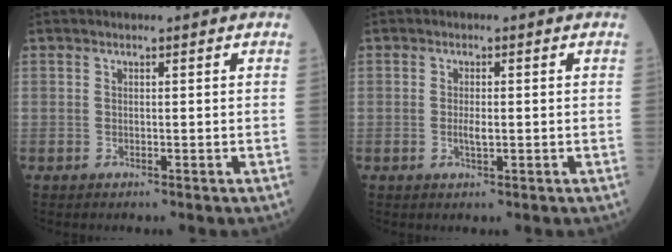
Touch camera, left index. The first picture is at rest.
{"total": 1.7, "force": [-0.4, 0.4, 1.6], "torque": [-0.032, -0.004, -0.007]}